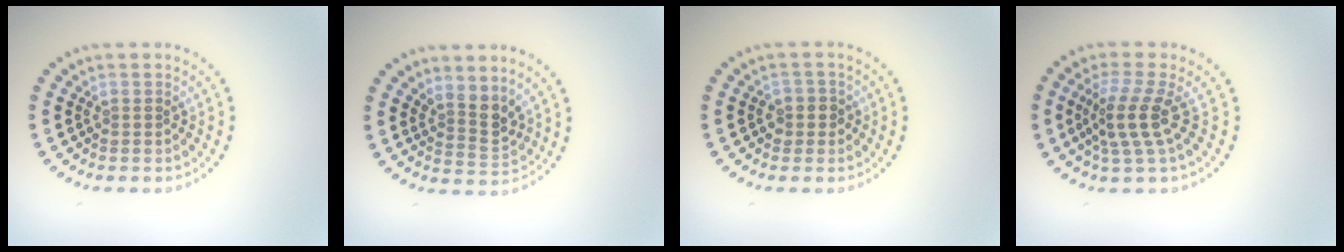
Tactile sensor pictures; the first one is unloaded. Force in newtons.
{"total": 2.7, "press": 2.0, "slide": 1.8}
{"total": 1.7, "press": 1.5, "slide": 0.7}
{"total": 3.5, "press": 2.6, "slide": 2.3}